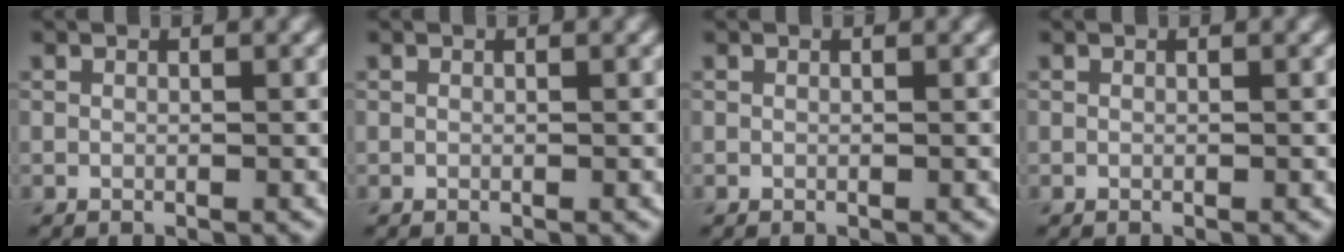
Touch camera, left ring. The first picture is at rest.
{"total": 0.0}
{"total": 0.0}
{"total": 0.0}